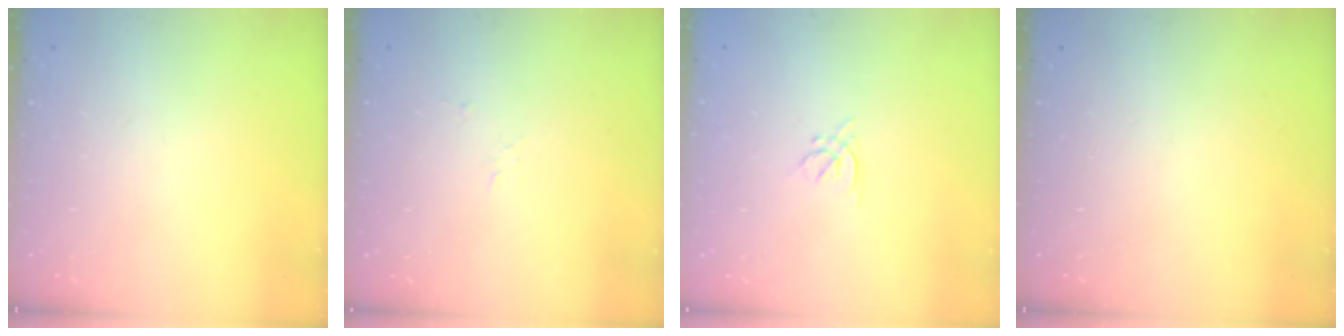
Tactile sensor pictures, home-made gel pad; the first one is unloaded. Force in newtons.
{"total": 2.7, "press": 2.7, "slide": 0.3}
{"total": 2.5, "press": 2.4, "slide": 0.6}
{"total": 0.0}